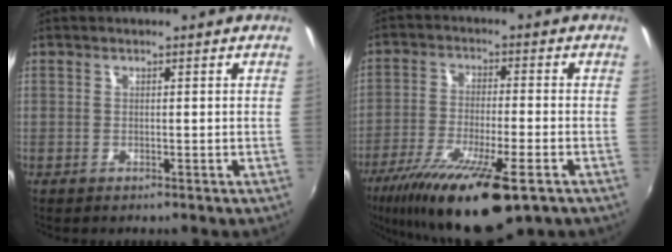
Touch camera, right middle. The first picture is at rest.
{"total": 18.4, "force": [-11.6, 4.0, 13.7], "torque": [-0.265, -0.061, -0.197]}